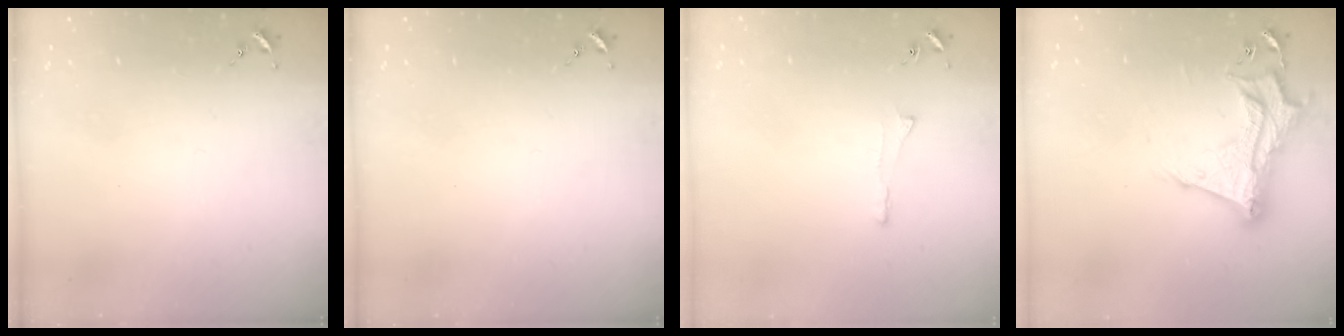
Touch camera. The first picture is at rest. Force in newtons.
{"total": 0.0}
{"total": 5.1, "press": 5.1, "slide": 0.6}
{"total": 17.7, "press": 17.6, "slide": 1.6}